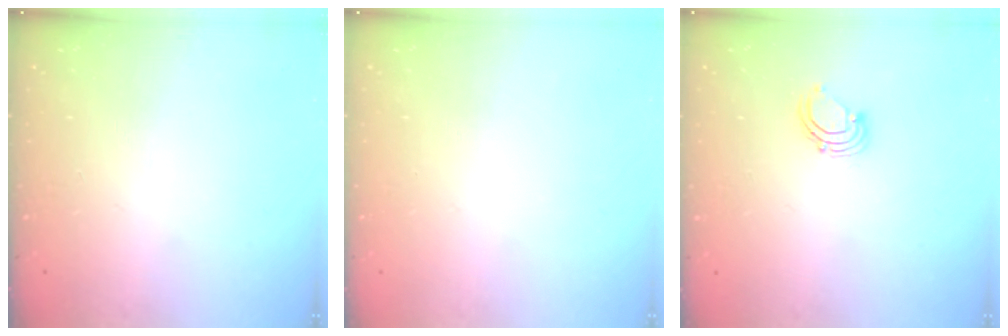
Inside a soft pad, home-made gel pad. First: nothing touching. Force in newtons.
{"total": 0.0}
{"total": 2.9, "press": 2.9, "slide": 0.2}